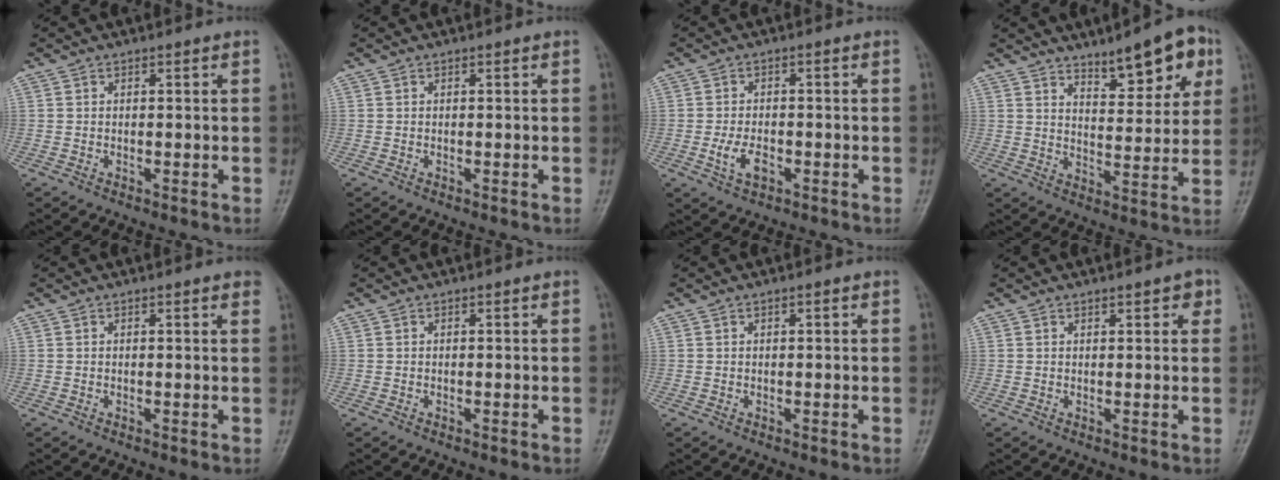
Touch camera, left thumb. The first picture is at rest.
{"total": 0.0}
{"total": 4.5, "force": [-1.6, 2.5, 3.4], "torque": [-0.065, 0.006, -0.026]}
{"total": 12.1, "force": [7.2, 4.2, 8.8], "torque": [-0.091, -0.030, 0.106]}
{"total": 1.8, "force": [1.3, 0.3, 1.2], "torque": [-0.012, 0.001, 0.009]}
{"total": 0.0}
{"total": 0.6, "force": [0.2, 0.2, 0.5], "torque": [-0.009, 0.001, 0.003]}
{"total": 2.5, "force": [1.5, 1.0, 1.8], "torque": [-0.013, -0.003, 0.017]}